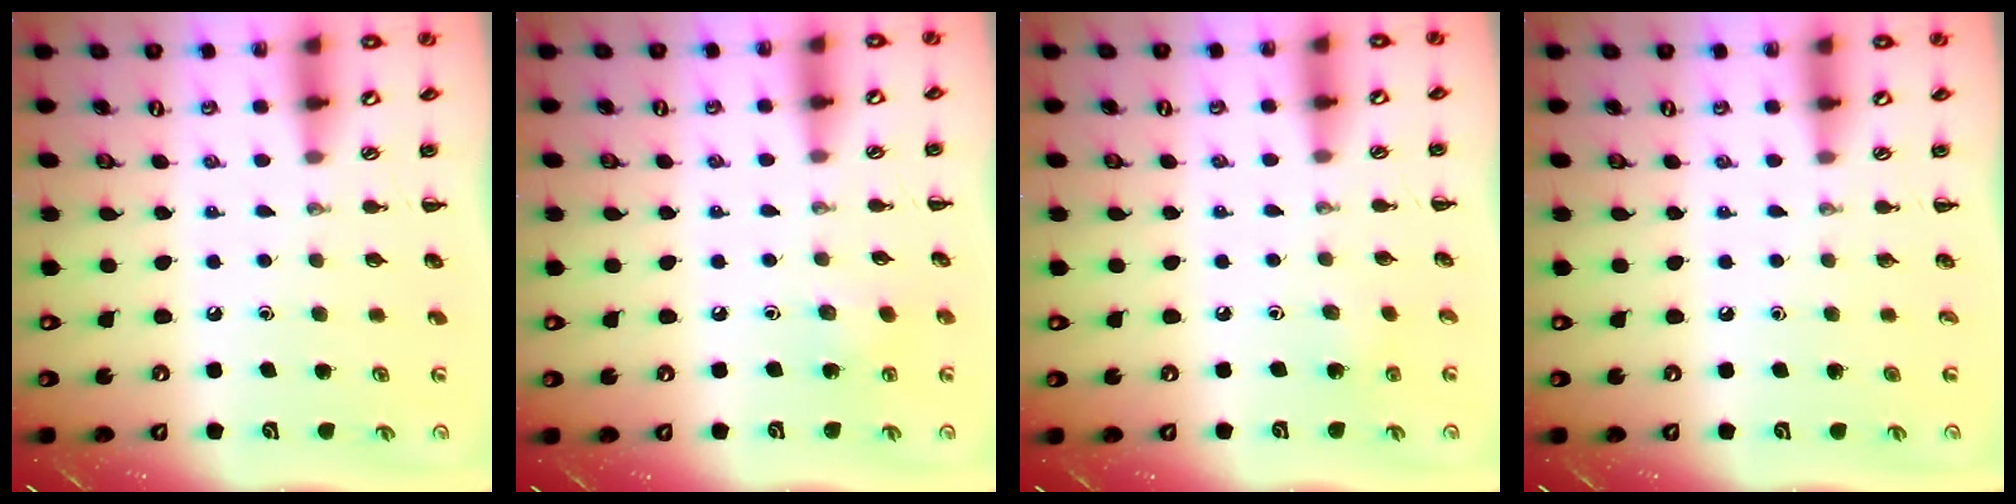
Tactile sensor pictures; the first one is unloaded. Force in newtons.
{"total": 3.4, "press": 3.2, "slide": 0.9}
{"total": 1.5, "press": 1.4, "slide": 0.5}
{"total": 0.0}